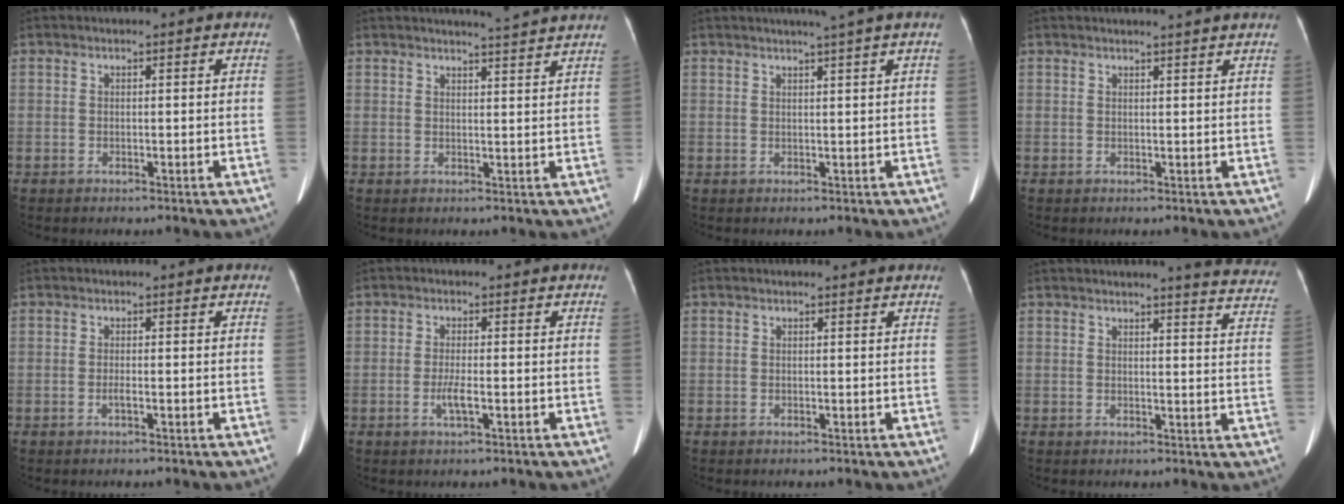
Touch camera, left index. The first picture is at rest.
{"total": 5.4, "force": [5.1, -1.2, 1.5], "torque": [-0.025, -0.004, 0.053]}
{"total": 3.7, "force": [2.9, -1.1, 2.2], "torque": [-0.030, 0.003, 0.039]}
{"total": 4.0, "force": [3.6, -0.7, 1.5], "torque": [-0.019, 0.007, 0.039]}
{"total": 0.8, "force": [-0.4, 0.0, 0.7], "torque": [-0.015, -0.002, -0.007]}
{"total": 2.4, "force": [-0.8, 0.2, 2.2], "torque": [-0.047, -0.005, -0.014]}
{"total": 1.3, "force": [1.3, 0.2, 0.3], "torque": [-0.012, 0.004, 0.011]}
{"total": 12.3, "force": [11.8, 0.7, 3.5], "torque": [-0.020, -0.069, 0.098]}